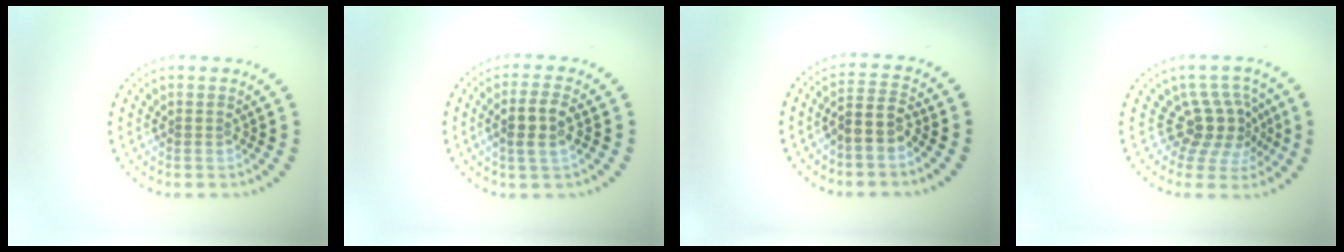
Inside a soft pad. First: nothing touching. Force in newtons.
{"total": 2.8, "press": 2.7, "slide": 0.8}
{"total": 2.5, "press": 2.1, "slide": 1.3}
{"total": 4.0, "press": 2.9, "slide": 2.8}